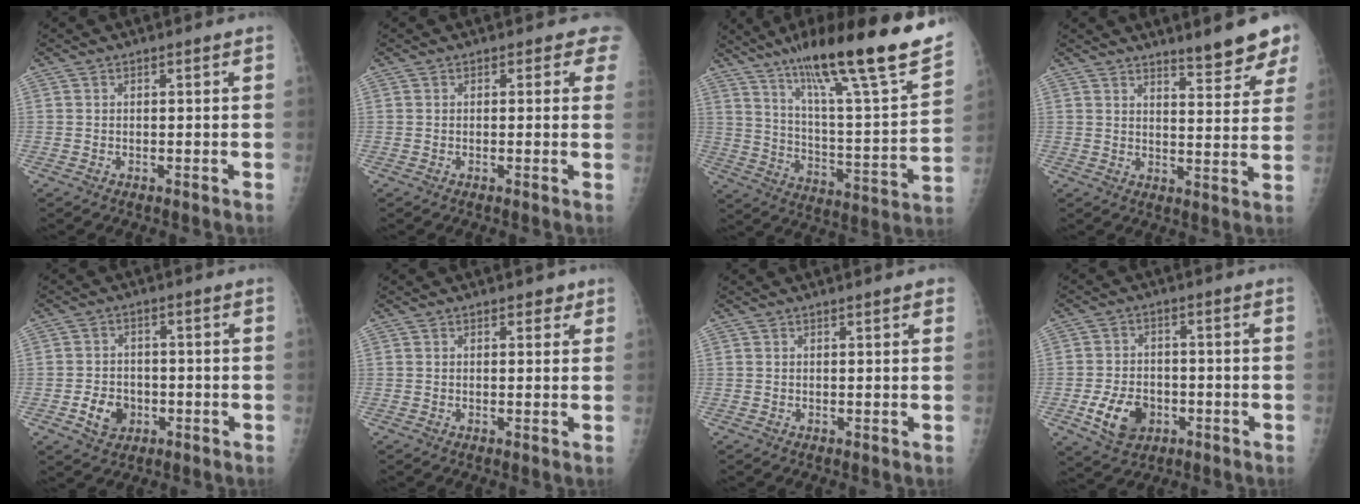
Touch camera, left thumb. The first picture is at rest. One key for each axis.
{"total": 2.3, "fx": 1.5, "fy": 1.5, "fz": 0.9, "tx": 0.016, "ty": -0.005, "tz": 0.000}
{"total": 27.4, "fx": 18.9, "fy": 3.0, "fz": 19.6, "tx": -0.288, "ty": -0.068, "tz": 0.297}
{"total": 8.3, "fx": 6.5, "fy": 1.6, "fz": 4.9, "tx": -0.044, "ty": -0.047, "tz": 0.089}
{"total": 5.6, "fx": -1.9, "fy": 4.5, "fz": 2.8, "tx": -0.031, "ty": 0.011, "tz": -0.028}
{"total": 1.9, "fx": 1.3, "fy": 1.1, "fz": 0.9, "tx": 0.004, "ty": -0.004, "tz": 0.012}
{"total": 1.7, "fx": 1.2, "fy": 0.2, "fz": 1.1, "tx": -0.011, "ty": 0.001, "tz": 0.012}
{"total": 8.4, "fx": -3.0, "fy": 6.0, "fz": 5.1, "tx": -0.076, "ty": 0.010, "tz": -0.046}